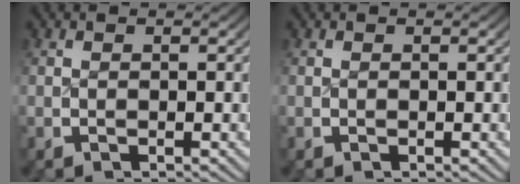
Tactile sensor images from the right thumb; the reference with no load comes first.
{"total": 0.0}